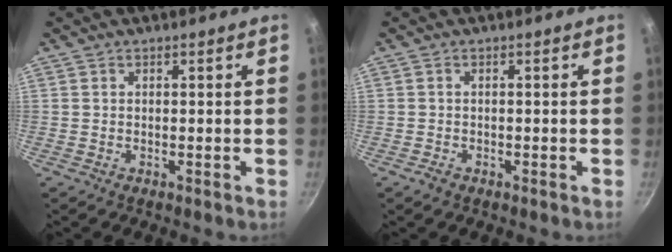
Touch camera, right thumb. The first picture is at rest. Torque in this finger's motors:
{"motor_torque": [-0.45, 0.35, -0.15, 0.13, -0.01]}